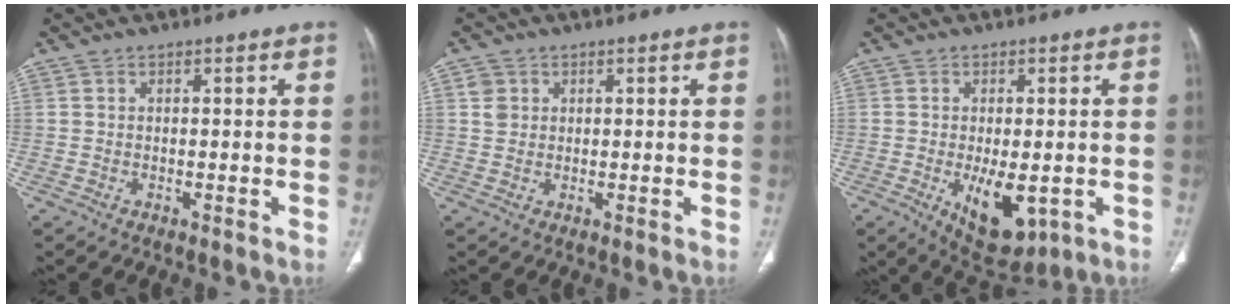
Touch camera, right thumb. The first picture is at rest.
{"total": 2.5, "force": [0.9, 2.2, 0.7], "torque": [-0.005, -0.003, 0.016]}
{"total": 10.1, "force": [-2.7, 5.1, 8.4], "torque": [-0.109, -0.013, -0.024]}